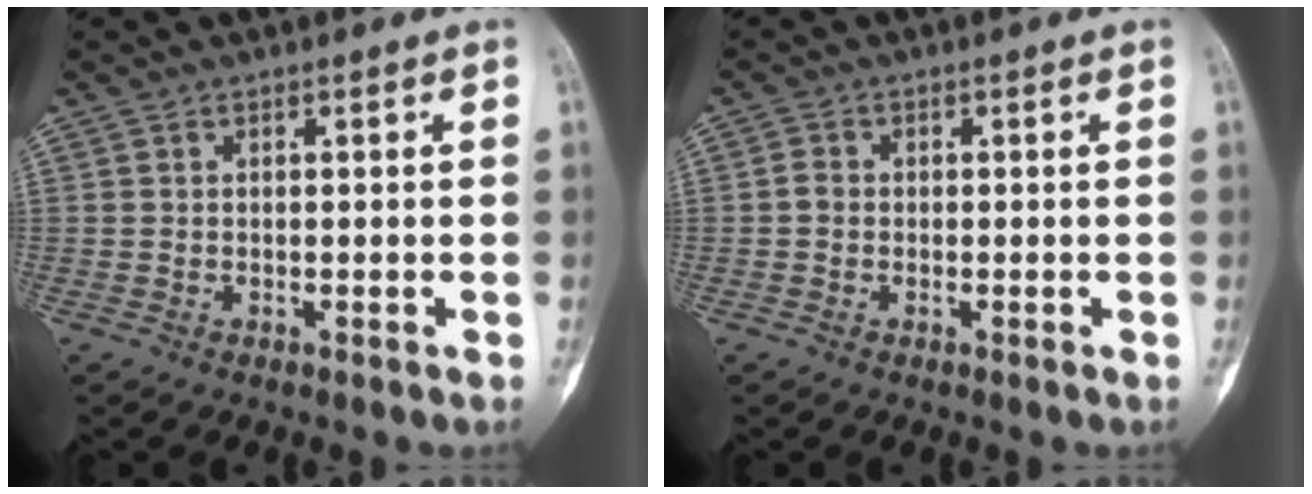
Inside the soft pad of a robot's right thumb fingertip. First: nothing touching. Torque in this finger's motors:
{"motor_torque": [-0.01, 0.01, 0.12, -0.14, -0.05]}